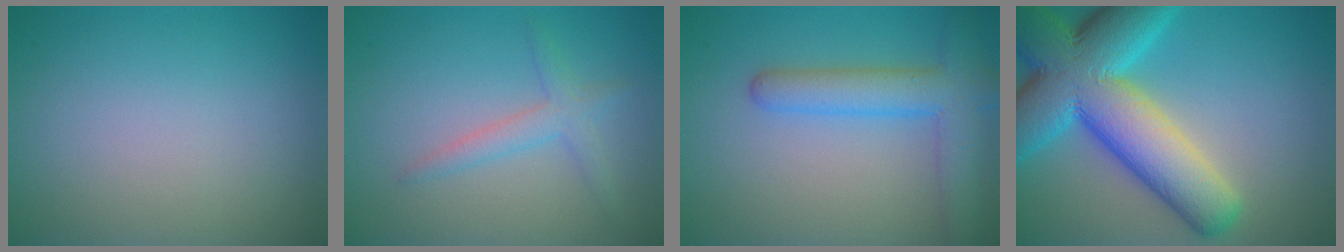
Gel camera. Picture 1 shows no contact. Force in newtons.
{"total": 2.1, "press": 2.1, "slide": 0.1}
{"total": 5.3, "press": 5.3, "slide": 0.2}
{"total": 13.8, "press": 13.8, "slide": 0.6}